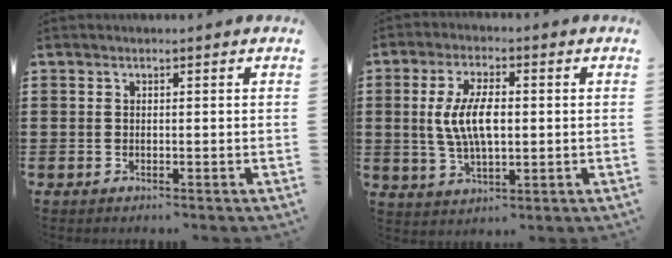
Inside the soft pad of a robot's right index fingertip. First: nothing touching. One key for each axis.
{"total": 7.7, "fx": 0.2, "fy": 3.0, "fz": 7.1, "tx": -0.153, "ty": 0.002, "tz": -0.003}